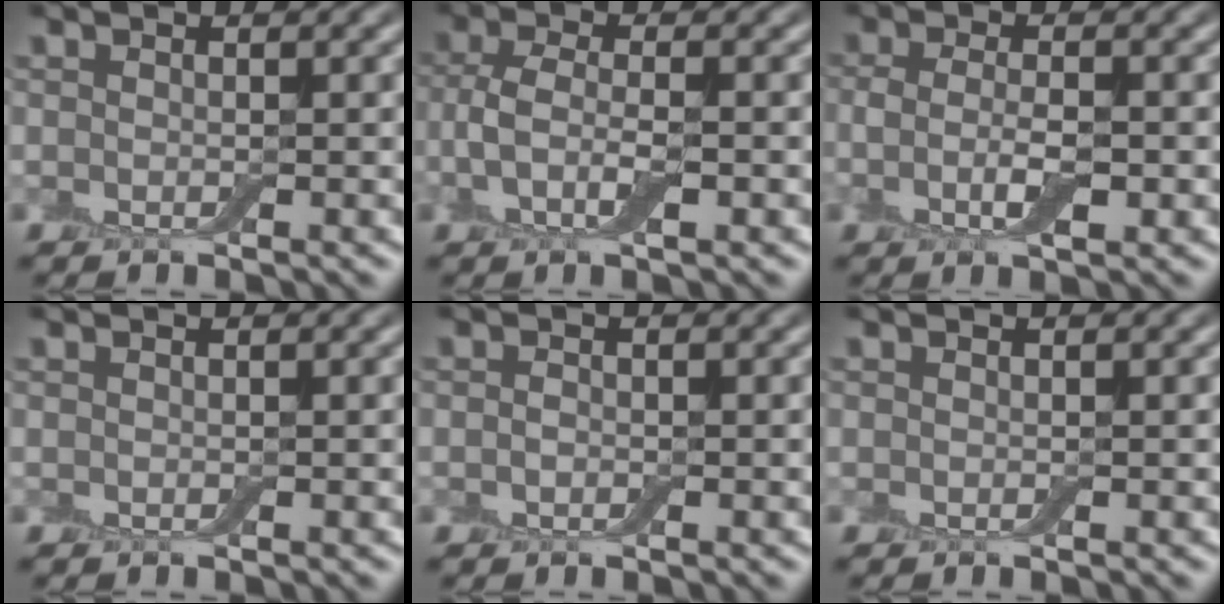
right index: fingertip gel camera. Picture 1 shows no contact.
{"total": 3.9, "force": [-0.8, 1.7, 3.4], "torque": [-0.080, 0.001, -0.021]}
{"total": 3.3, "force": [-0.6, 1.2, 3.0], "torque": [-0.063, -0.007, -0.015]}
{"total": 0.0}
{"total": 0.7, "force": [-0.2, 0.5, 0.5], "torque": [-0.012, 0.000, -0.005]}
{"total": 0.0}